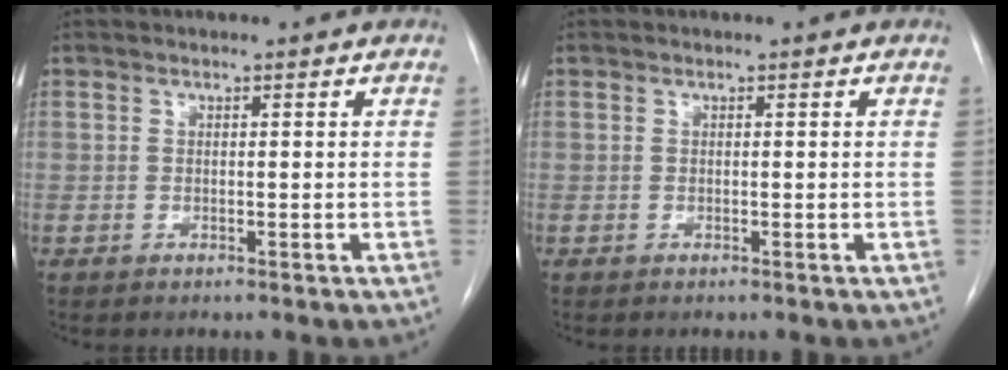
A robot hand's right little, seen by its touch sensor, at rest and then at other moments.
{"total": 0.0}